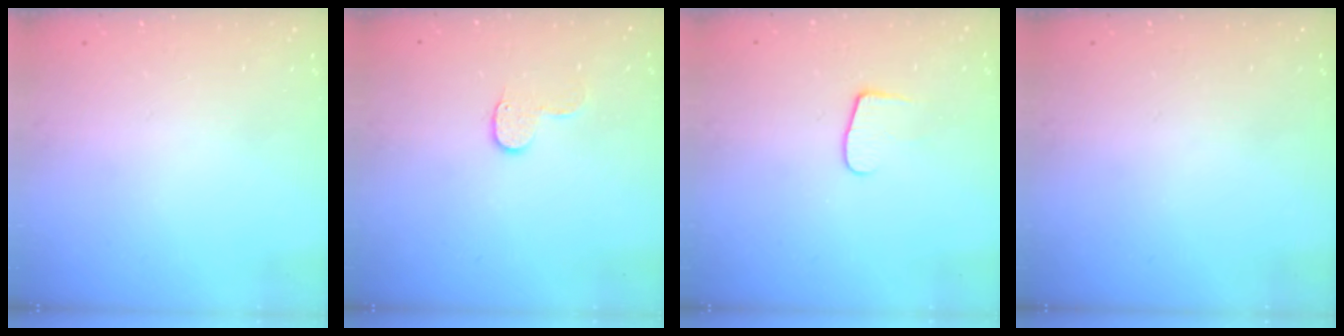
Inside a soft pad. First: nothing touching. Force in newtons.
{"total": 5.5, "press": 5.5, "slide": 0.6}
{"total": 6.1, "press": 6.0, "slide": 0.6}
{"total": 0.0}